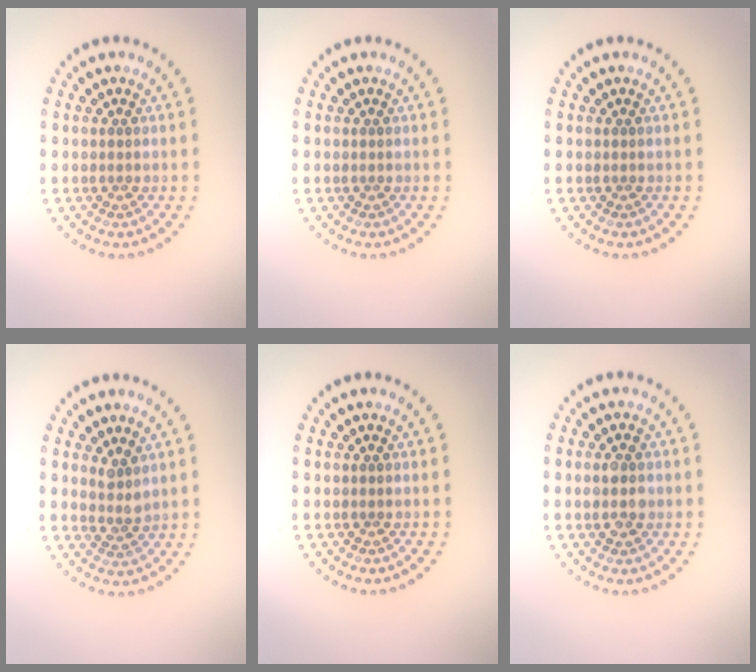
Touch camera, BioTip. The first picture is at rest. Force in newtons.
{"total": 0.0}
{"total": 0.0}
{"total": 1.8, "press": 1.3, "slide": 1.2}
{"total": 0.0}
{"total": 2.5, "press": 2.5, "slide": 0.1}